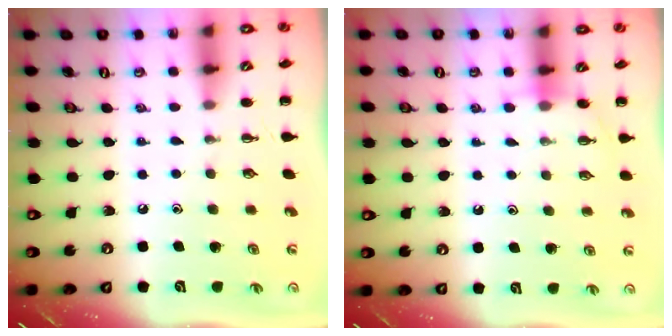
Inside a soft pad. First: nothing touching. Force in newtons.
{"total": 4.8, "press": 4.6, "slide": 1.2}